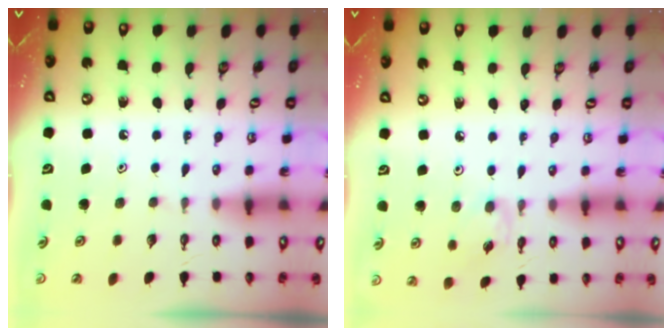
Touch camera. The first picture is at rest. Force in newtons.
{"total": 2.6, "press": 2.6, "slide": 0.4}